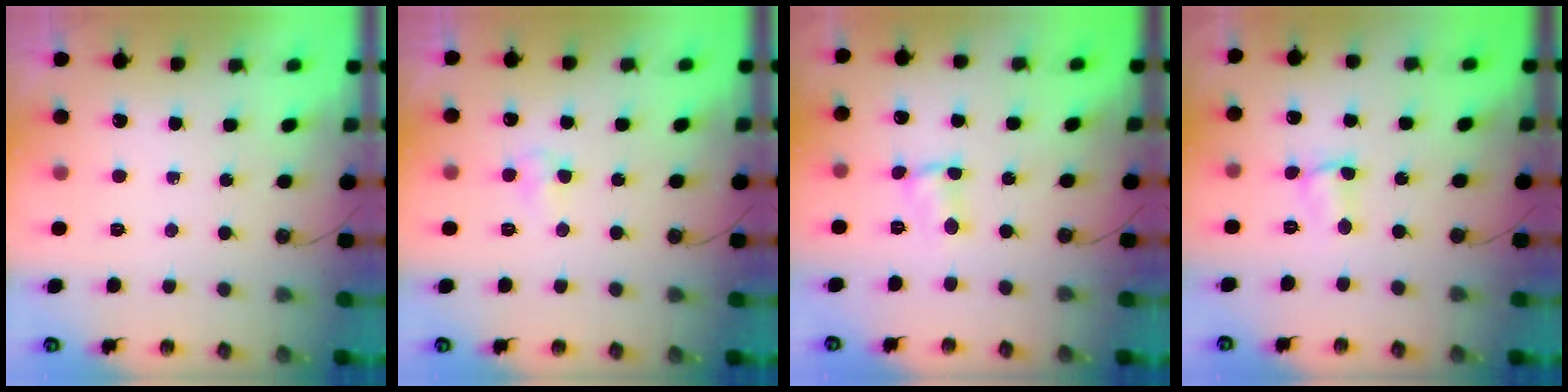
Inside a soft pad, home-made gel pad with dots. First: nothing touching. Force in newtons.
{"total": 4.3, "press": 4.2, "slide": 0.7}
{"total": 1.9, "press": 1.9, "slide": 0.2}
{"total": 1.5, "press": 1.4, "slide": 0.5}